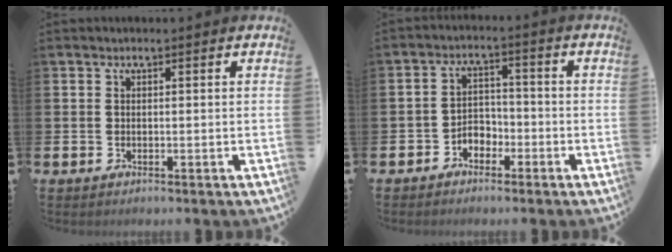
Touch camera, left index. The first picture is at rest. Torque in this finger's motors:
{"motor_torque": [0.06, 0.18, 0.04, 0.03]}